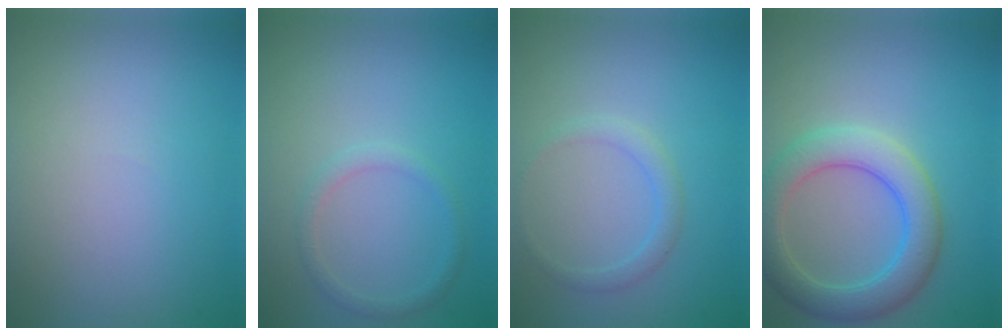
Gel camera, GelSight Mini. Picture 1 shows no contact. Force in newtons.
{"total": 1.3, "press": 1.3, "slide": 0.0}
{"total": 1.6, "press": 1.6, "slide": 0.2}
{"total": 5.3, "press": 5.3, "slide": 0.3}